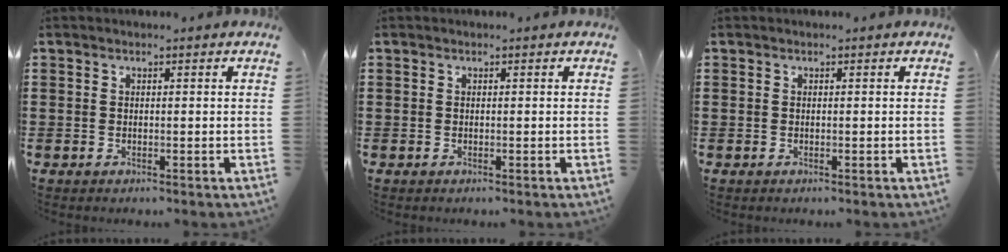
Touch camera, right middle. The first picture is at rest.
{"total": 0.0}
{"total": 0.0}